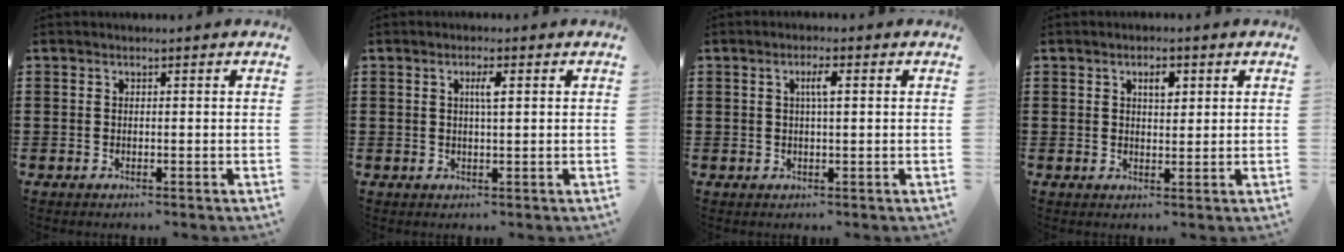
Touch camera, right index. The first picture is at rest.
{"total": 2.1, "force": [0.5, 0.3, 2.0], "torque": [-0.040, 0.002, 0.007]}
{"total": 2.6, "force": [0.6, 0.5, 2.5], "torque": [-0.049, 0.004, 0.007]}
{"total": 2.7, "force": [1.2, 1.2, 2.1], "torque": [-0.029, -0.001, 0.015]}